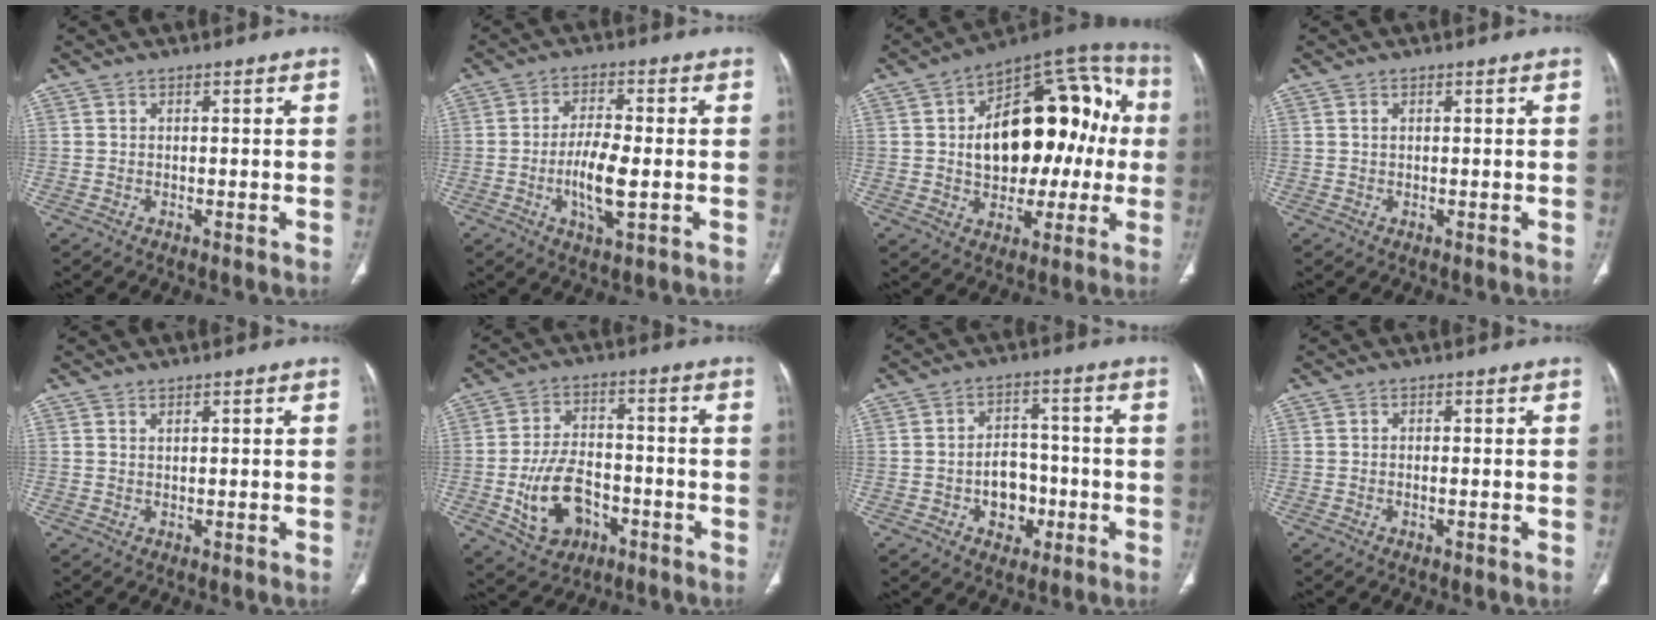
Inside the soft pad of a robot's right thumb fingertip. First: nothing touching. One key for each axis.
{"total": 7.9, "fx": -1.5, "fy": 2.5, "fz": 7.3, "tx": -0.143, "ty": -0.002, "tz": -0.030}
{"total": 24.9, "fx": 1.5, "fy": 14.7, "fz": 20.0, "tx": -0.247, "ty": 0.043, "tz": 0.025}
{"total": 0.6, "fx": 0.2, "fy": 0.3, "fz": 0.4, "tx": -0.010, "ty": 0.002, "tz": 0.004}
{"total": 0.6, "fx": 0.5, "fy": 0.2, "fz": 0.3, "tx": -0.006, "ty": -0.003, "tz": 0.010}
{"total": 11.9, "fx": -4.1, "fy": 8.0, "fz": 7.7, "tx": -0.121, "ty": 0.025, "tz": -0.063}
{"total": 8.0, "fx": -2.5, "fy": 6.1, "fz": 4.7, "tx": -0.034, "ty": 0.026, "tz": -0.036}
{"total": 0.7, "fx": -0.2, "fy": 0.2, "fz": 0.6, "tx": -0.015, "ty": 0.004, "tz": -0.004}